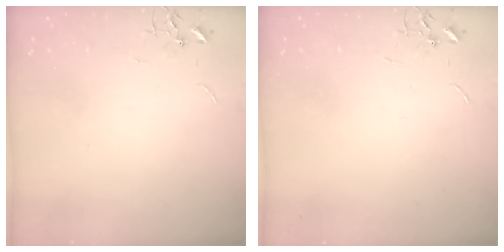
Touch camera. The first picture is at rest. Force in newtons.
{"total": 0.0}